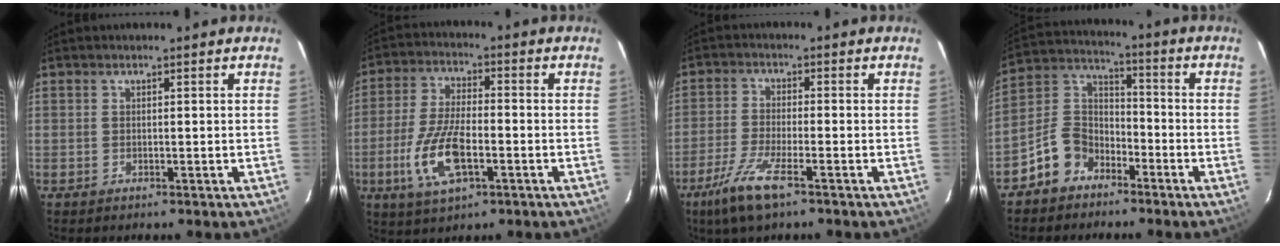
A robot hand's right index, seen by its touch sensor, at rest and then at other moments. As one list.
[{"total": 11.9, "force": [-4.1, 4.7, 10.1], "torque": [-0.217, -0.007, -0.076]}, {"total": 8.1, "force": [-5.1, 1.4, 6.2], "torque": [-0.145, -0.014, -0.099]}, {"total": 9.1, "force": [-6.0, 6.1, 3.0], "torque": [-0.072, 0.036, -0.117]}]